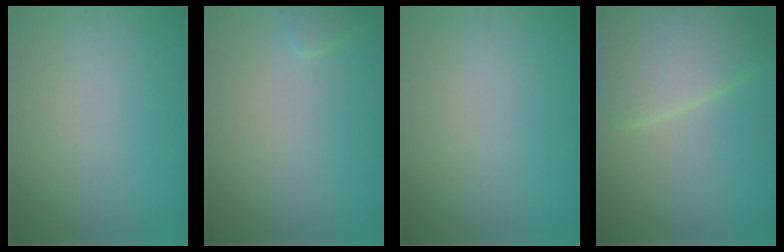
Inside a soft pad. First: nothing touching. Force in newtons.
{"total": 0.9, "press": 0.9, "slide": 0.1}
{"total": 0.0}
{"total": 6.5, "press": 6.5, "slide": 0.2}